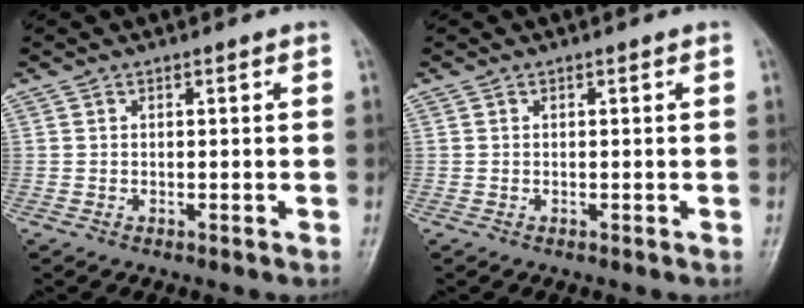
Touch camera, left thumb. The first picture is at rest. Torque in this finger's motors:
{"motor_torque": [0.01, 0.00, 0.01, -0.04, 0.00]}